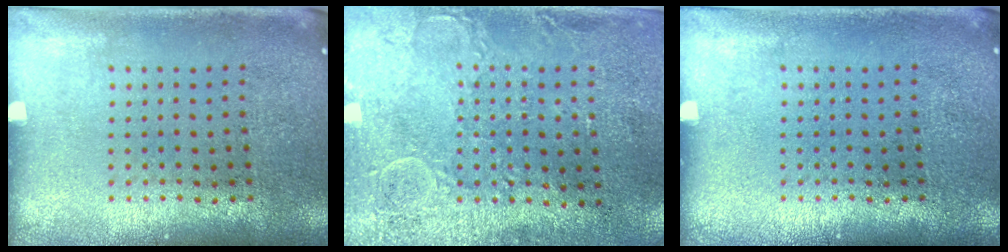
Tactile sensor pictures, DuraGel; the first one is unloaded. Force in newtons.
{"total": 3.0, "press": 2.2, "slide": 2.0}
{"total": 0.0}